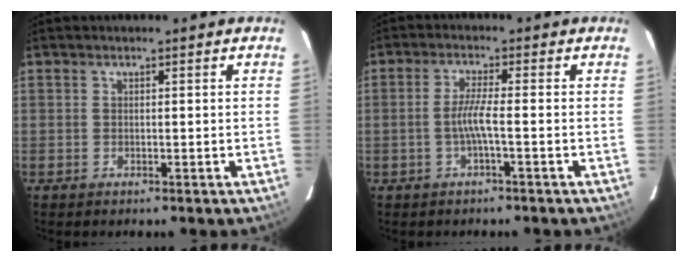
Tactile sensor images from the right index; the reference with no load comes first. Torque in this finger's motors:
{"motor_torque": [0.62, -0.33, 0.32, 0.10]}